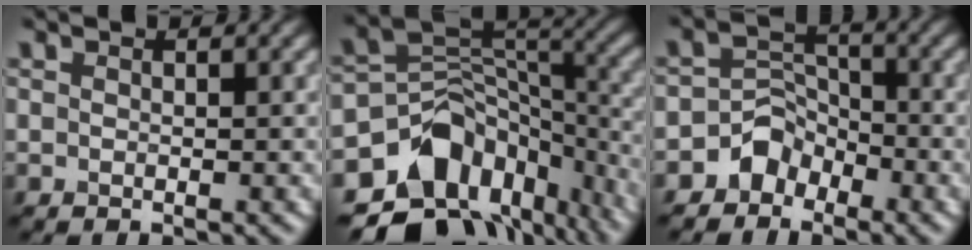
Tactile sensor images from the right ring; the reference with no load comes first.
{"total": 13.5, "force": [-8.0, 9.3, 5.7], "torque": [-0.116, 0.004, -0.105]}
{"total": 3.1, "force": [-2.1, 2.1, 0.6], "torque": [0.005, 0.011, -0.041]}